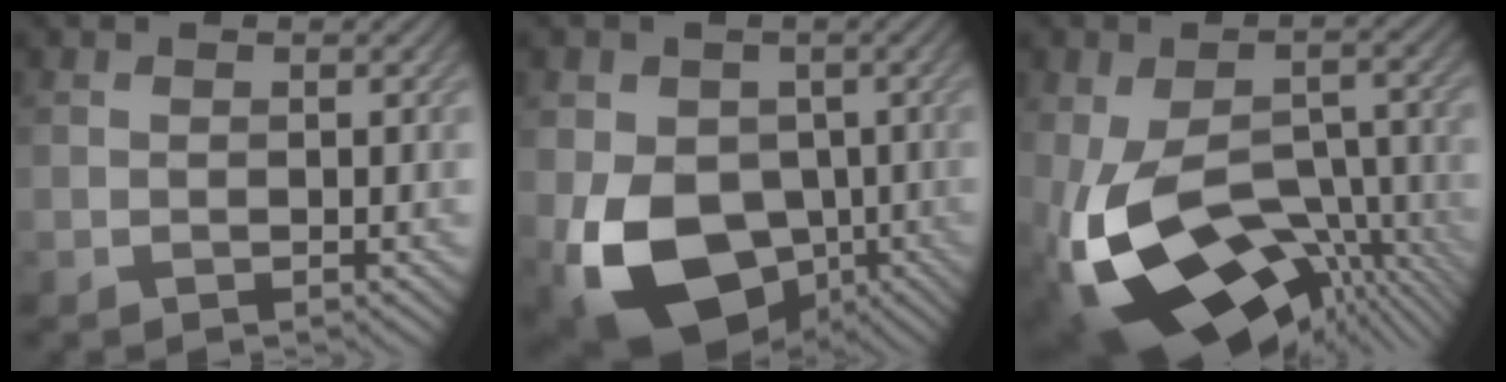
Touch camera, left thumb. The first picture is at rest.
{"total": 14.5, "force": [-4.2, 10.3, 9.2], "torque": [-0.185, -0.030, -0.076]}
{"total": 19.4, "force": [-8.7, 10.9, 13.5], "torque": [-0.268, -0.064, -0.101]}